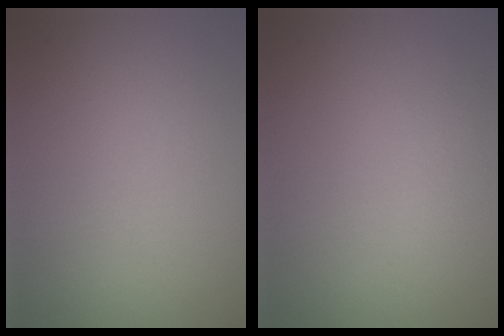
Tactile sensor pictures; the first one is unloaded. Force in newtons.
{"total": 1.1, "press": 1.1, "slide": 0.0}